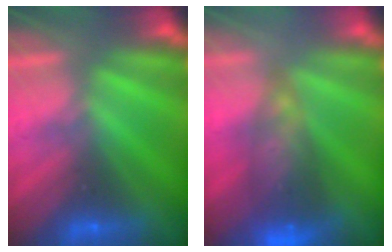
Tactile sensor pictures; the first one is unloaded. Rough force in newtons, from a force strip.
{"total": 7.3}